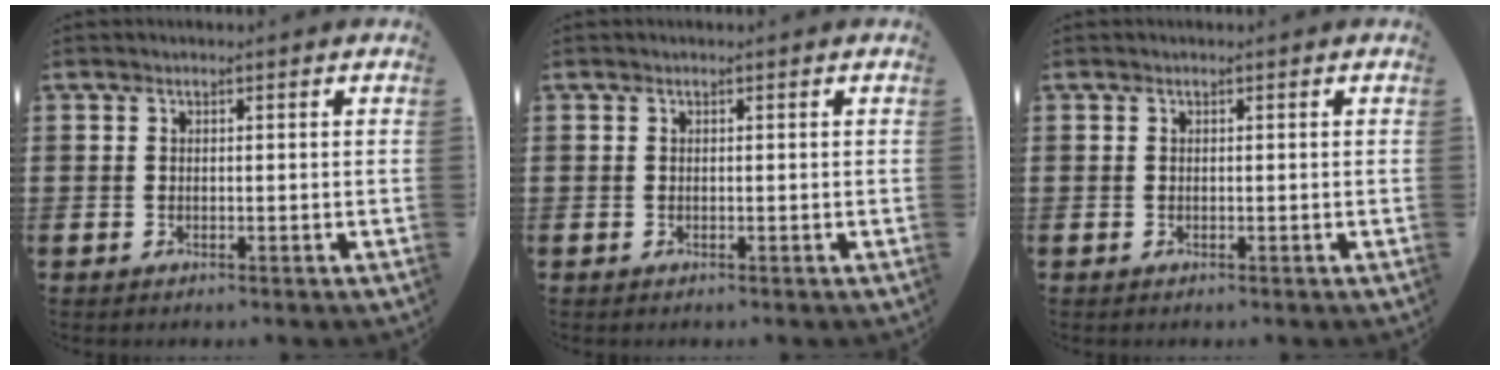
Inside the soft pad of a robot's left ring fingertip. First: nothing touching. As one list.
[{"total": 0.0}, {"total": 0.0}]